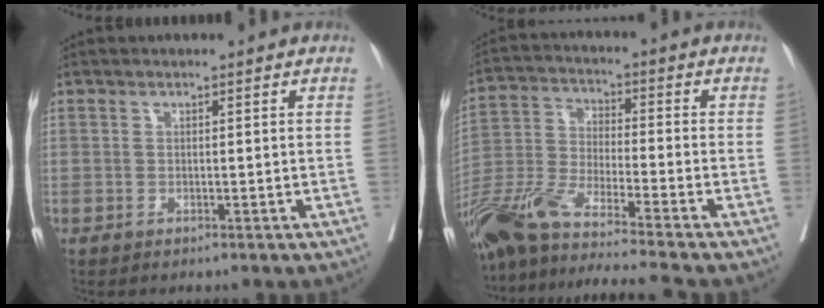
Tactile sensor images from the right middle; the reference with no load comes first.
{"total": 17.6, "force": [-14.7, -1.4, 9.6], "torque": [-0.208, -0.029, -0.267]}